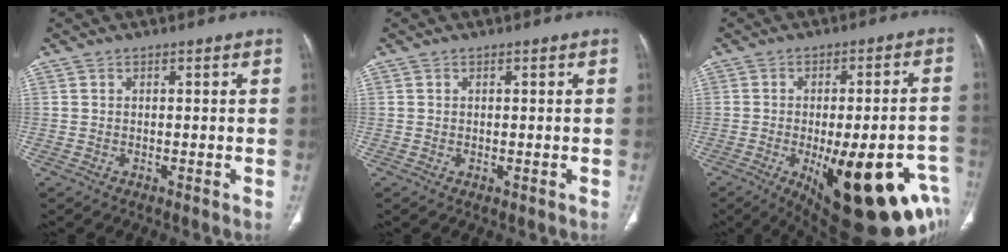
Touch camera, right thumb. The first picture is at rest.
{"total": 0.0}
{"total": 25.3, "force": [-10.6, 8.5, 21.3], "torque": [-0.204, 0.024, -0.126]}